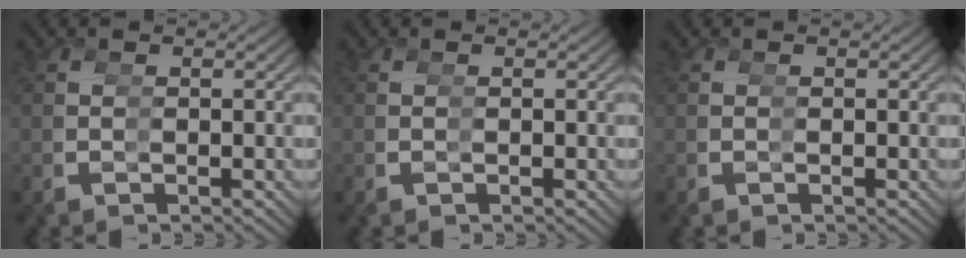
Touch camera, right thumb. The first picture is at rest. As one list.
[{"total": 0.0}, {"total": 0.0}]